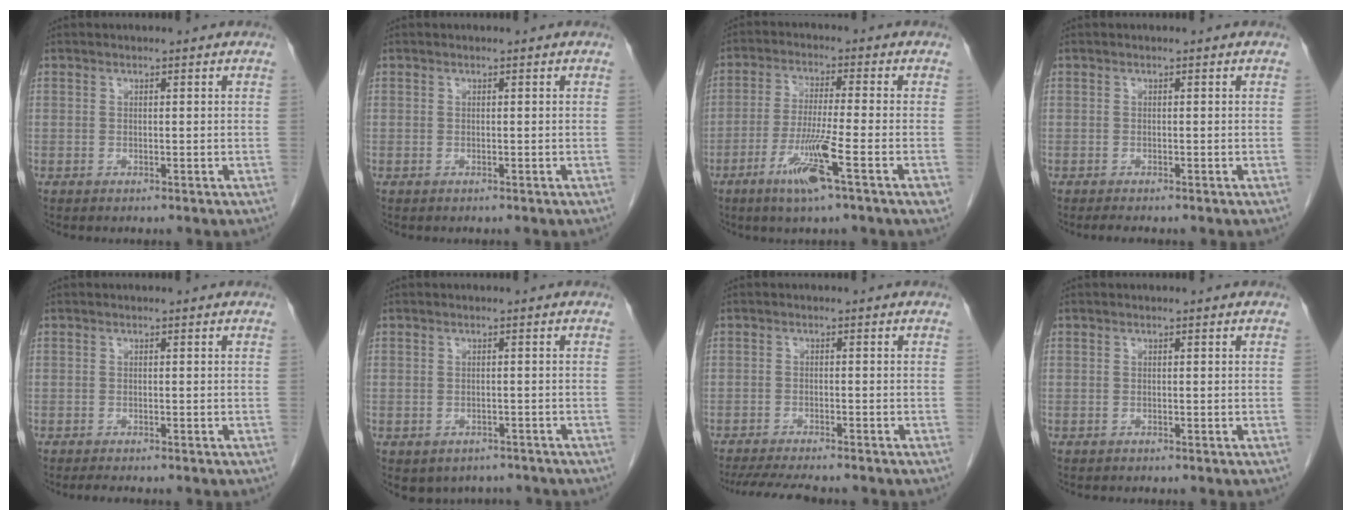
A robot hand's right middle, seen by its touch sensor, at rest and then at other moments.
{"total": 0.0}
{"total": 8.6, "force": [-3.9, -0.7, 7.6], "torque": [-0.145, -0.019, -0.076]}
{"total": 1.6, "force": [-1.3, 0.2, 0.8], "torque": [-0.015, -0.004, -0.016]}
{"total": 2.0, "force": [-1.7, 0.3, 1.0], "torque": [-0.016, -0.004, -0.021]}
{"total": 4.8, "force": [-3.8, 2.8, 0.6], "torque": [0.001, 0.009, -0.046]}
{"total": 8.9, "force": [-7.8, 1.0, 4.0], "torque": [-0.062, -0.017, -0.119]}
{"total": 0.0}